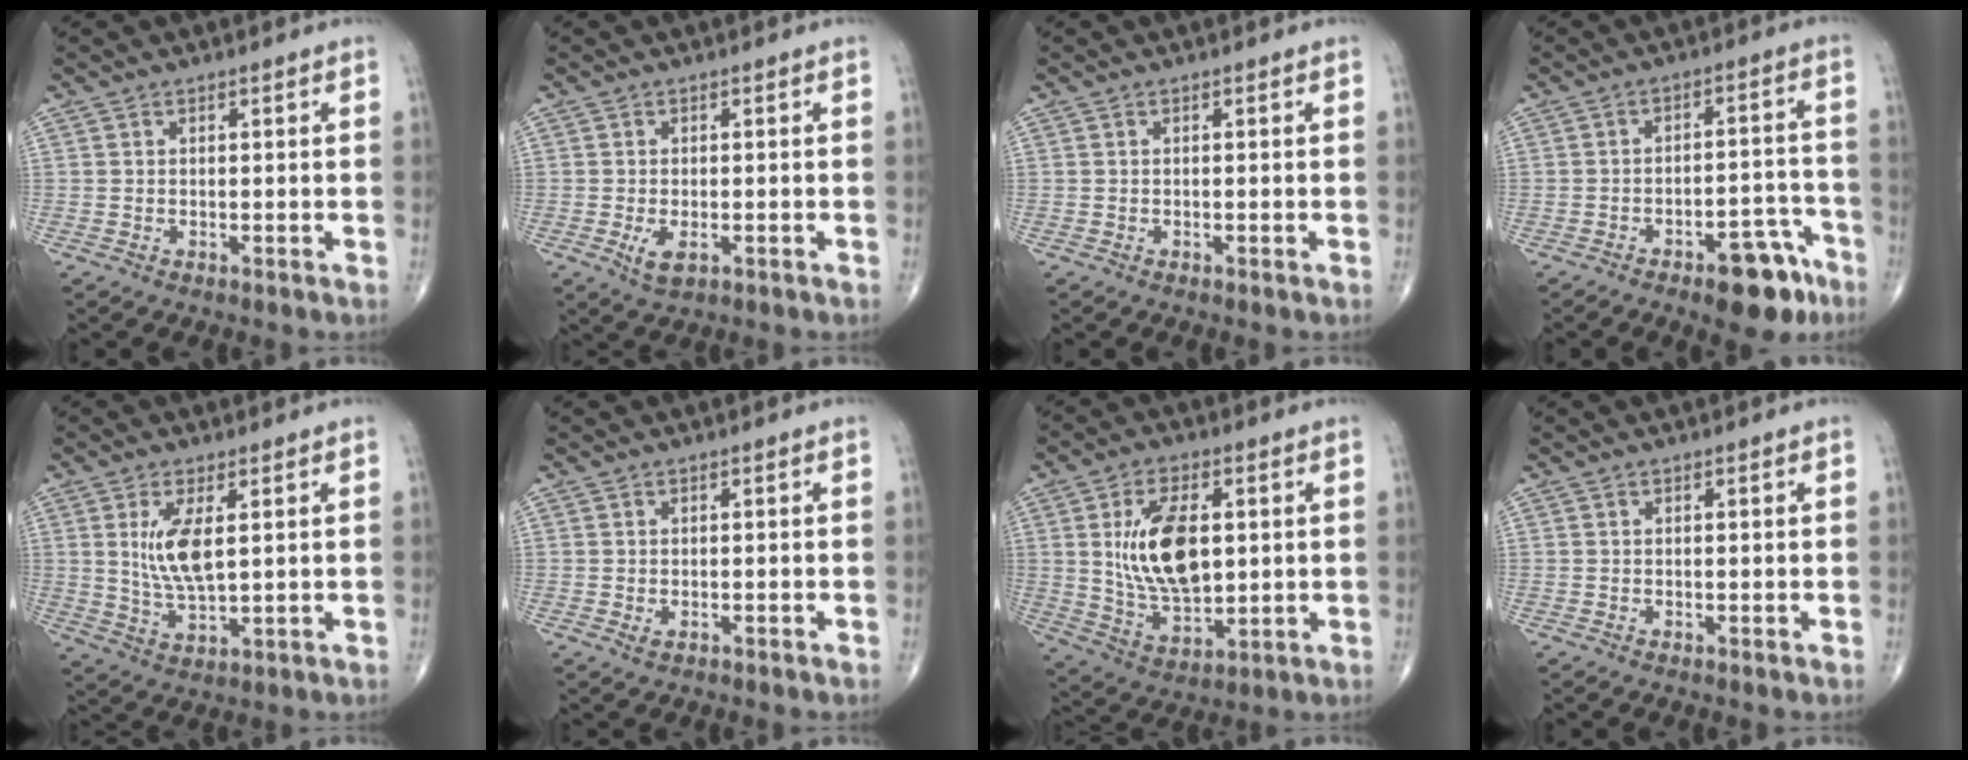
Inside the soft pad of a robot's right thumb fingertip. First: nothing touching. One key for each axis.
{"total": 3.5, "fx": -1.2, "fy": 1.6, "fz": 2.9, "tx": -0.052, "ty": -0.007, "tz": -0.016}
{"total": 0.0}
{"total": 10.6, "fx": -6.6, "fy": 4.3, "fz": 7.2, "tx": -0.072, "ty": 0.052, "tz": -0.087}
{"total": 8.1, "fx": 1.9, "fy": 3.0, "fz": 7.3, "tx": -0.145, "ty": -0.019, "tz": 0.045}
{"total": 1.1, "fx": -0.4, "fy": 0.6, "fz": 0.9, "tx": -0.016, "ty": 0.000, "tz": -0.004}
{"total": 15.2, "fx": 2.2, "fy": 8.2, "fz": 12.7, "tx": -0.213, "ty": -0.012, "tz": 0.049}
{"total": 0.0}